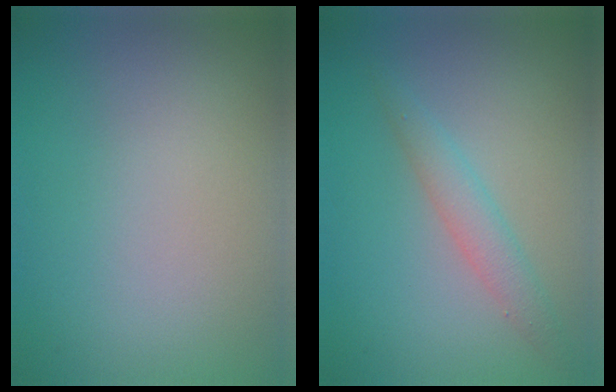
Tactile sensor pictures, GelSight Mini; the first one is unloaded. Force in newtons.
{"total": 2.3, "press": 2.3, "slide": 0.0}